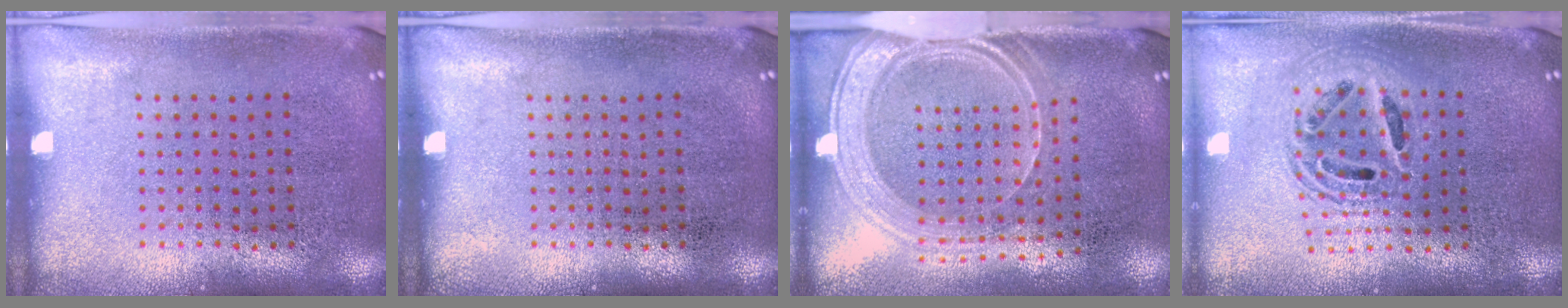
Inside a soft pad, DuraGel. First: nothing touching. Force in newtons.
{"total": 0.0}
{"total": 1.8, "press": 1.5, "slide": 0.9}
{"total": 1.7, "press": 1.5, "slide": 1.0}